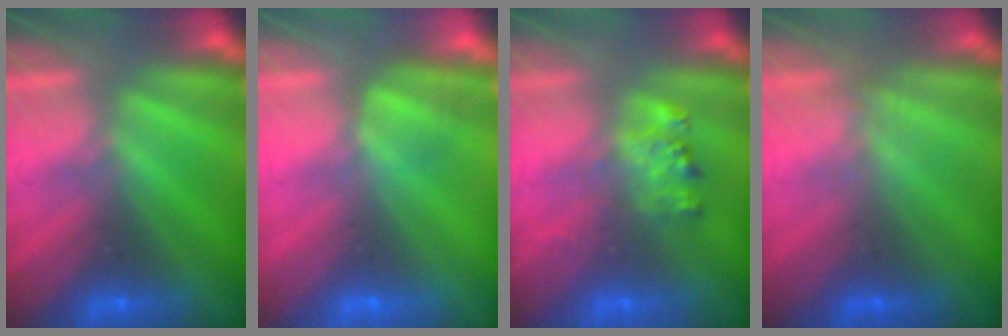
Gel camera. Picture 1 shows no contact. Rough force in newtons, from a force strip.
{"total": 4.5}
{"total": 2.2}
{"total": 1.1}